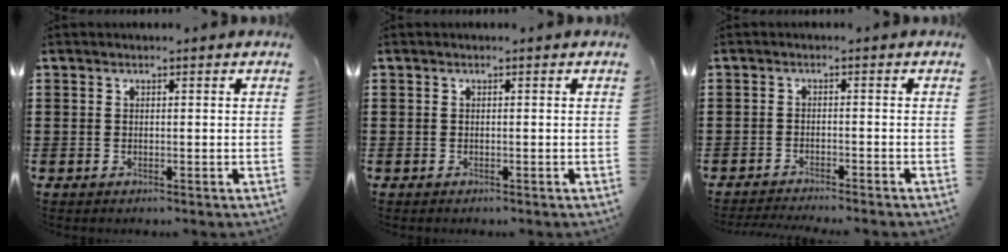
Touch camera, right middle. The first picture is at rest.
{"total": 0.0}
{"total": 2.2, "force": [-2.2, 0.0, 0.1], "torque": [-0.003, 0.000, -0.045]}